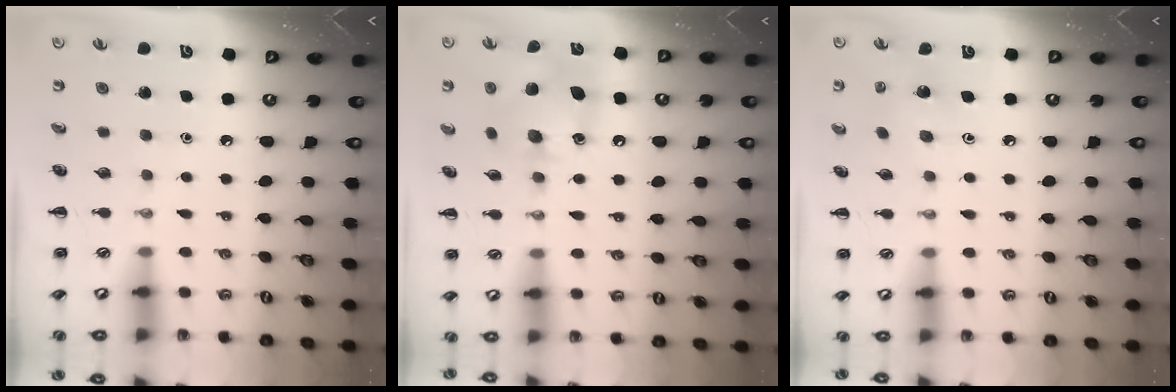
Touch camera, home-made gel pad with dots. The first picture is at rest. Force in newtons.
{"total": 11.8, "press": 11.7, "slide": 1.6}
{"total": 2.0, "press": 1.9, "slide": 0.6}